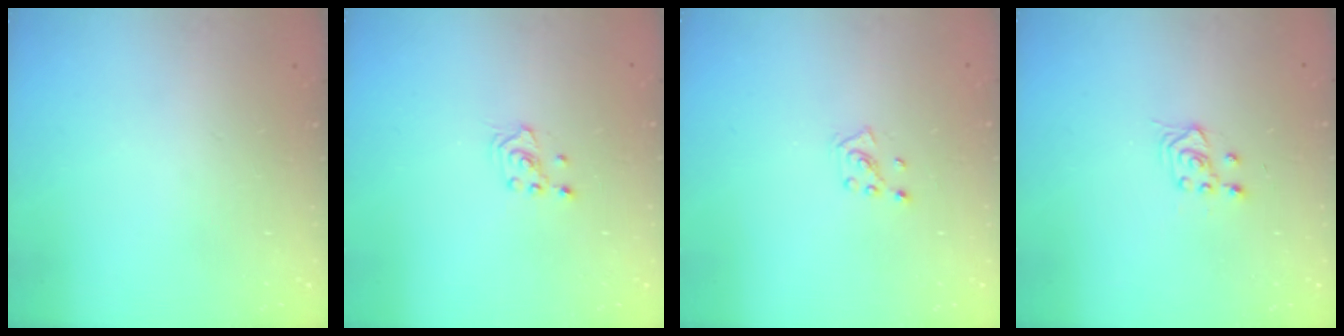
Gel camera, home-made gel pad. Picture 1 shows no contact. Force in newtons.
{"total": 2.1, "press": 2.1, "slide": 0.1}
{"total": 2.8, "press": 2.8, "slide": 0.2}
{"total": 3.2, "press": 2.9, "slide": 1.4}